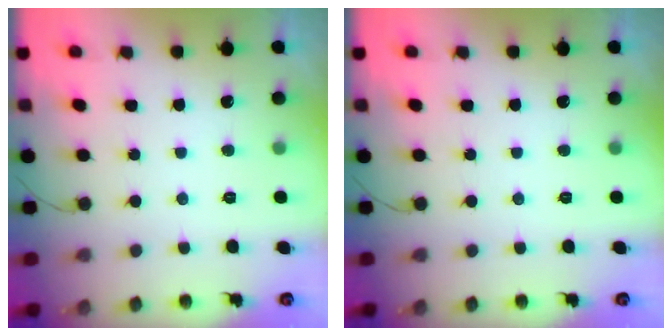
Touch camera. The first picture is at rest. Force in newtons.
{"total": 0.0}